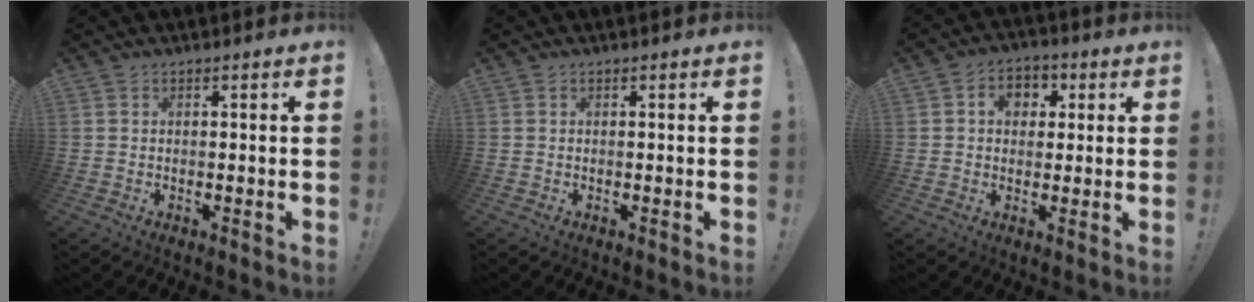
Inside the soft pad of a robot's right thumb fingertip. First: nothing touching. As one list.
[{"total": 0.0}, {"total": 6.7, "force": [1.5, 5.6, 3.4], "torque": [-0.045, 0.003, 0.028]}]